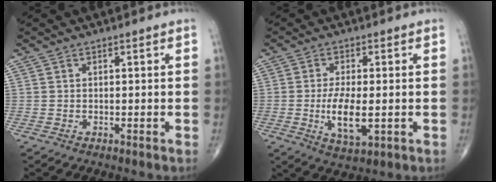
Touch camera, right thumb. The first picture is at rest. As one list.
[{"total": 8.0, "force": [-1.2, 3.2, 7.3], "torque": [-0.134, -0.014, -0.018]}]